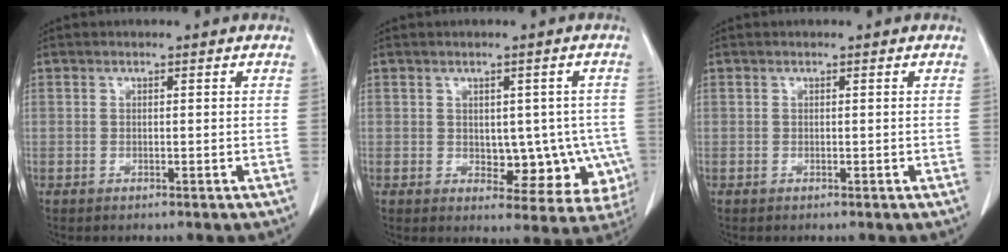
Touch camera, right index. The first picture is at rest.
{"total": 9.1, "force": [-1.4, 5.6, 7.0], "torque": [-0.060, 0.012, -0.003]}
{"total": 0.0}